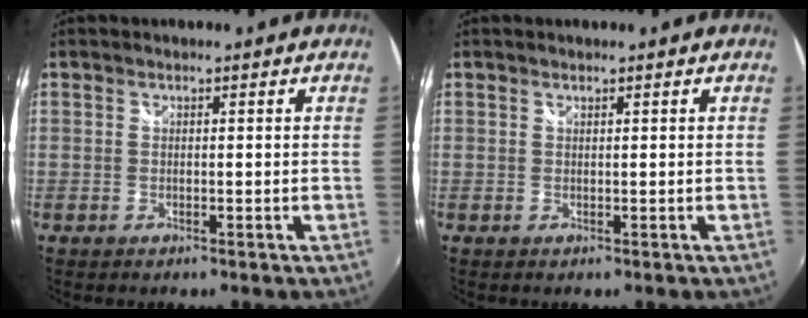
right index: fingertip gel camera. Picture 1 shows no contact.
{"total": 0.0}